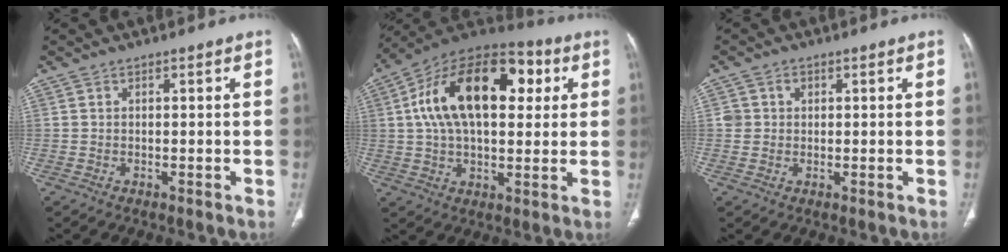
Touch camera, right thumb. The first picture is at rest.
{"total": 23.6, "force": [5.6, 13.1, 18.9], "torque": [-0.302, 0.025, 0.081]}
{"total": 2.7, "force": [0.6, 2.5, 0.7], "torque": [0.002, 0.002, 0.011]}